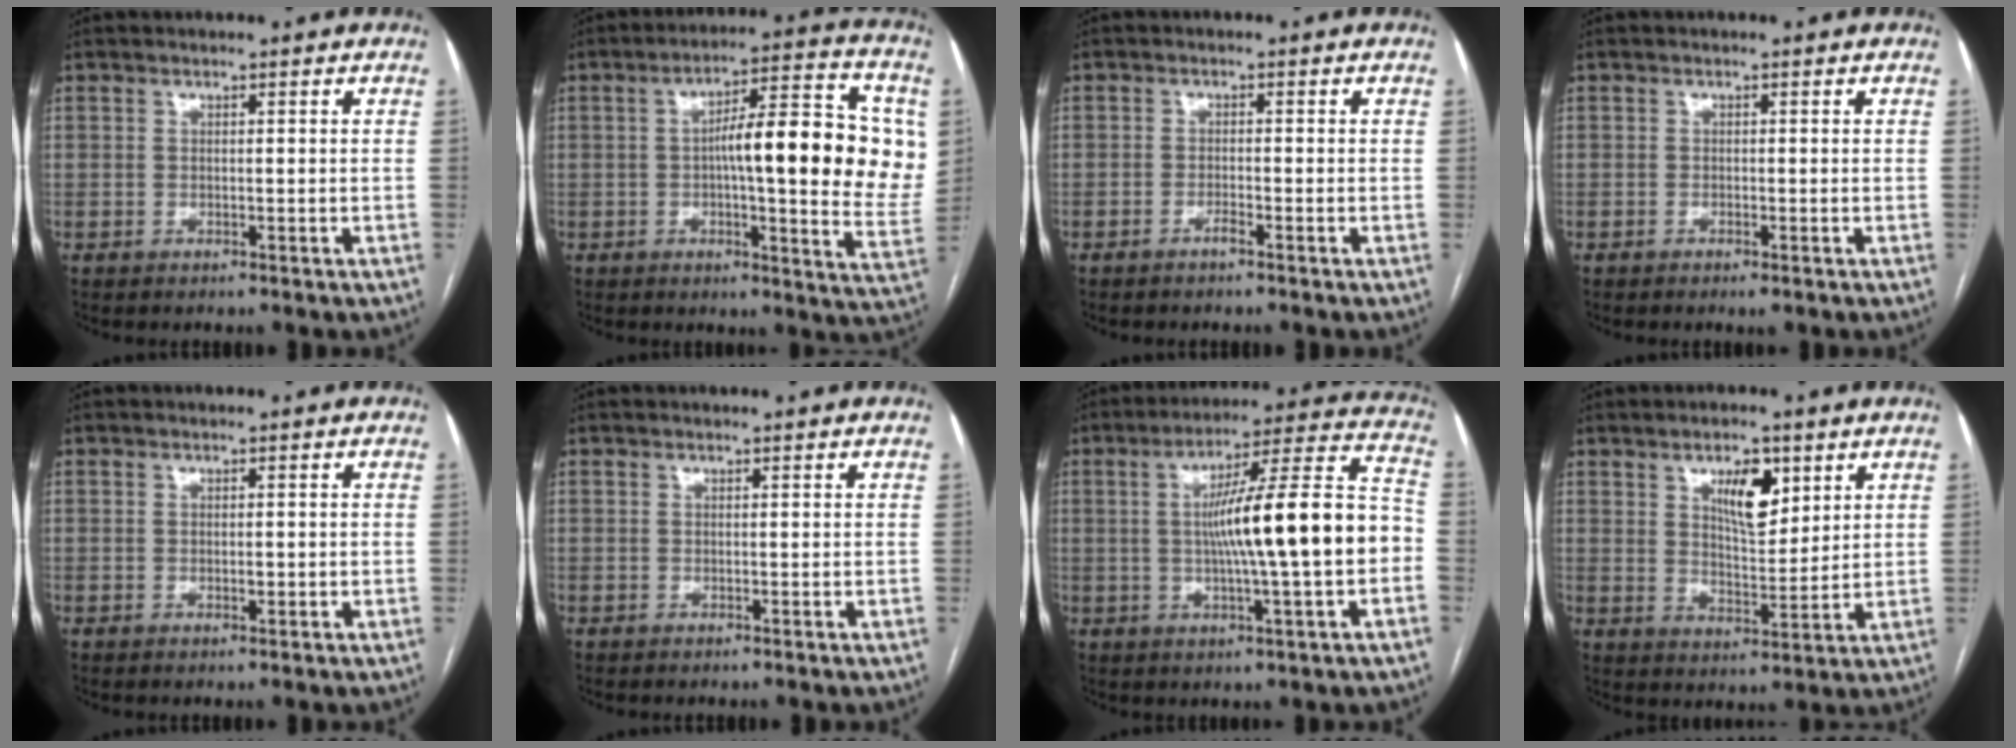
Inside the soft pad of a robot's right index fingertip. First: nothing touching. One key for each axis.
{"total": 18.4, "fx": 2.0, "fy": 3.6, "fz": 17.9, "tx": -0.234, "ty": 0.026, "tz": 0.025}
{"total": 1.2, "fx": -1.0, "fy": 0.0, "fz": 0.7, "tx": -0.012, "ty": 0.001, "tz": -0.018}
{"total": 1.1, "fx": -0.7, "fy": 0.3, "fz": 0.7, "tx": -0.011, "ty": -0.002, "tz": -0.007}
{"total": 1.1, "fx": -0.3, "fy": 0.4, "fz": 1.0, "tx": -0.017, "ty": 0.000, "tz": -0.004}
{"total": 0.0}
{"total": 17.2, "fx": -1.5, "fy": 0.8, "fz": 17.1, "tx": -0.260, "ty": 0.026, "tz": -0.024}
{"total": 7.3, "fx": 3.6, "fy": 2.8, "fz": 5.7, "tx": -0.097, "ty": 0.000, "tz": 0.065}